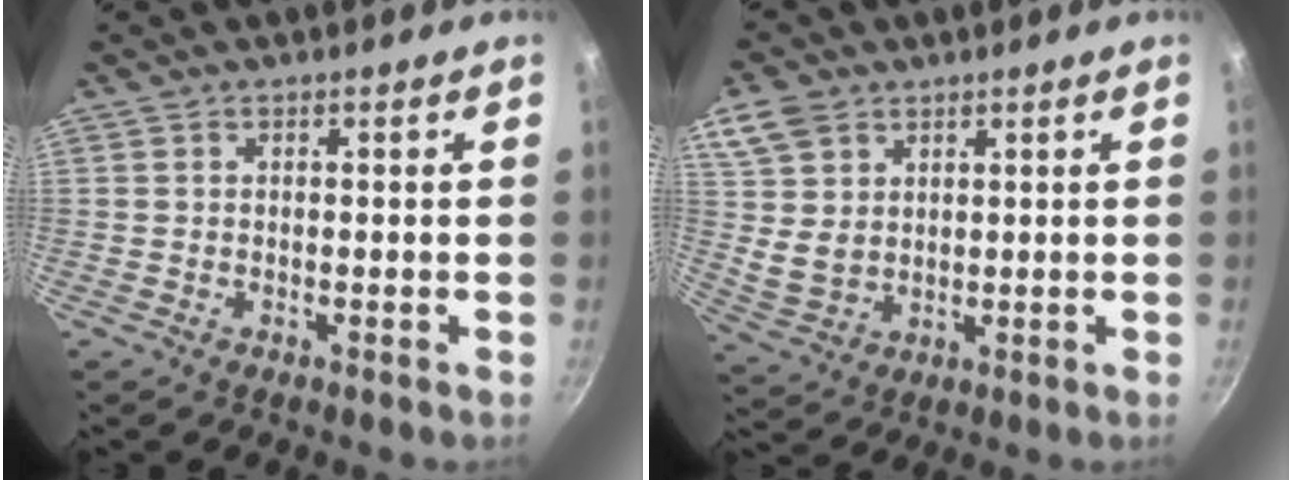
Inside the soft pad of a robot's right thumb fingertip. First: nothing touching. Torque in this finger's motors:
{"motor_torque": [-0.39, 2.06, 0.25, -0.17, 0.11]}